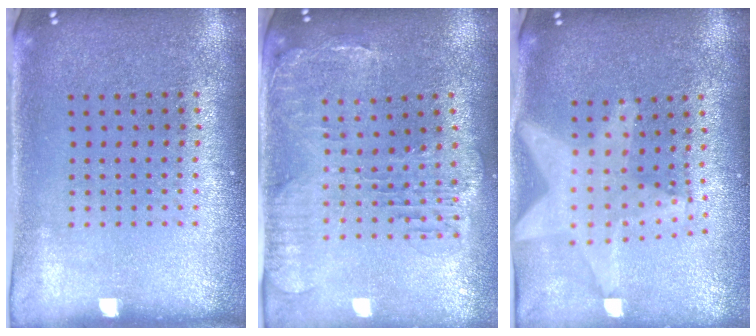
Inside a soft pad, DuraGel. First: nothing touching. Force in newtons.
{"total": 1.5, "press": 1.5, "slide": 0.4}
{"total": 2.2, "press": 1.8, "slide": 1.2}